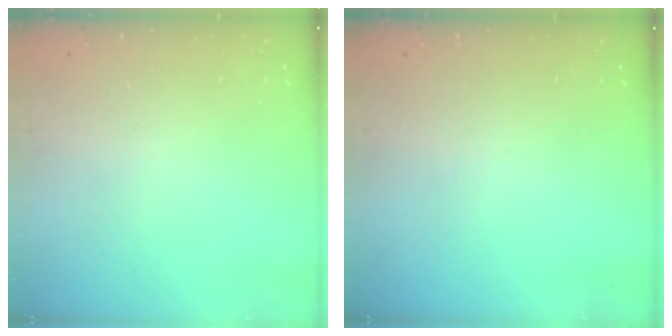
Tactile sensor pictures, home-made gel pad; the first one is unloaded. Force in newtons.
{"total": 0.0}